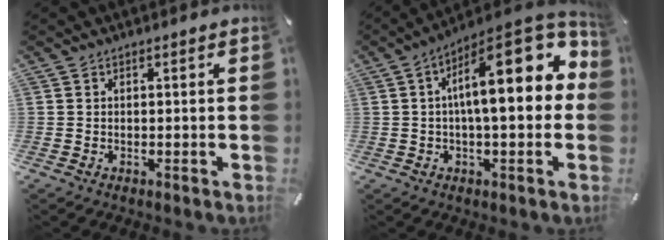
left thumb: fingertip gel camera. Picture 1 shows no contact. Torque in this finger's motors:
{"motor_torque": [2.38, 2.63, 2.36, -0.41, 0.32]}